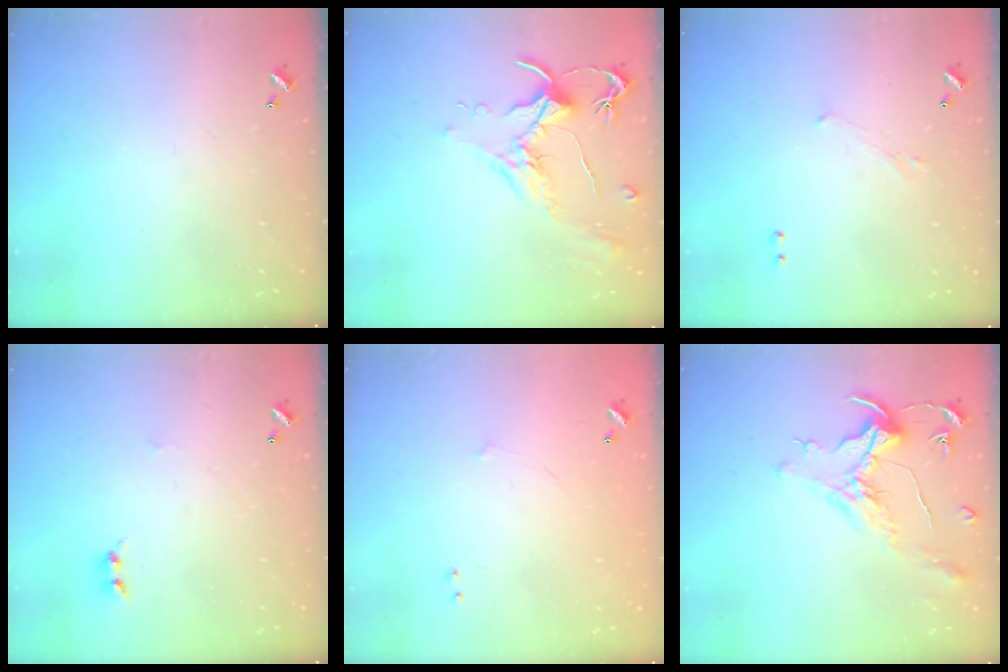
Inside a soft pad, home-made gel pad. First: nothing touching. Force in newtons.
{"total": 1.9, "press": 1.9, "slide": 0.6}
{"total": 0.9, "press": 0.8, "slide": 0.5}
{"total": 1.2, "press": 1.1, "slide": 0.5}
{"total": 6.3, "press": 6.3, "slide": 0.7}
{"total": 1.6, "press": 1.4, "slide": 0.7}